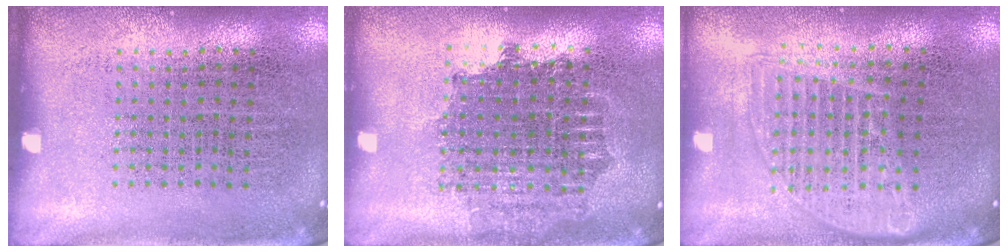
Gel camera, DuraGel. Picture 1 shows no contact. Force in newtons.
{"total": 1.7, "press": 1.4, "slide": 1.0}
{"total": 1.6, "press": 1.4, "slide": 0.8}